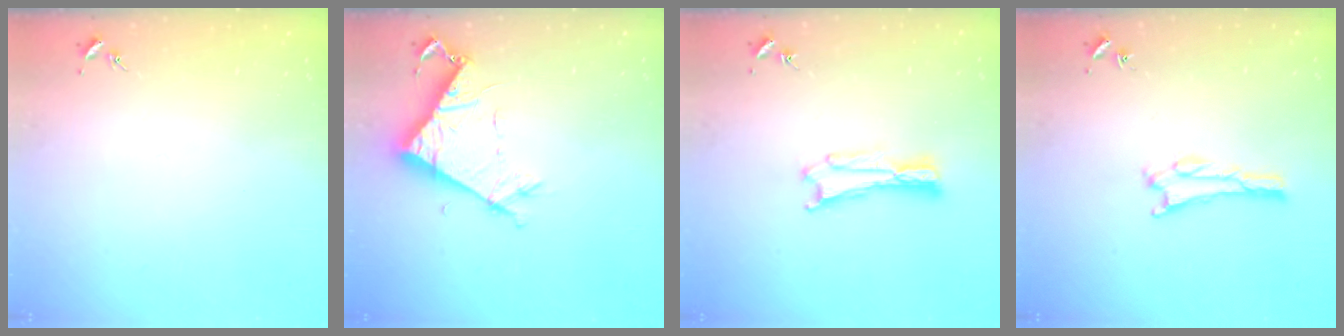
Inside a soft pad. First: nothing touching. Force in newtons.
{"total": 8.3, "press": 8.3, "slide": 0.6}
{"total": 0.6, "press": 0.6, "slide": 0.2}
{"total": 1.1, "press": 1.0, "slide": 0.1}